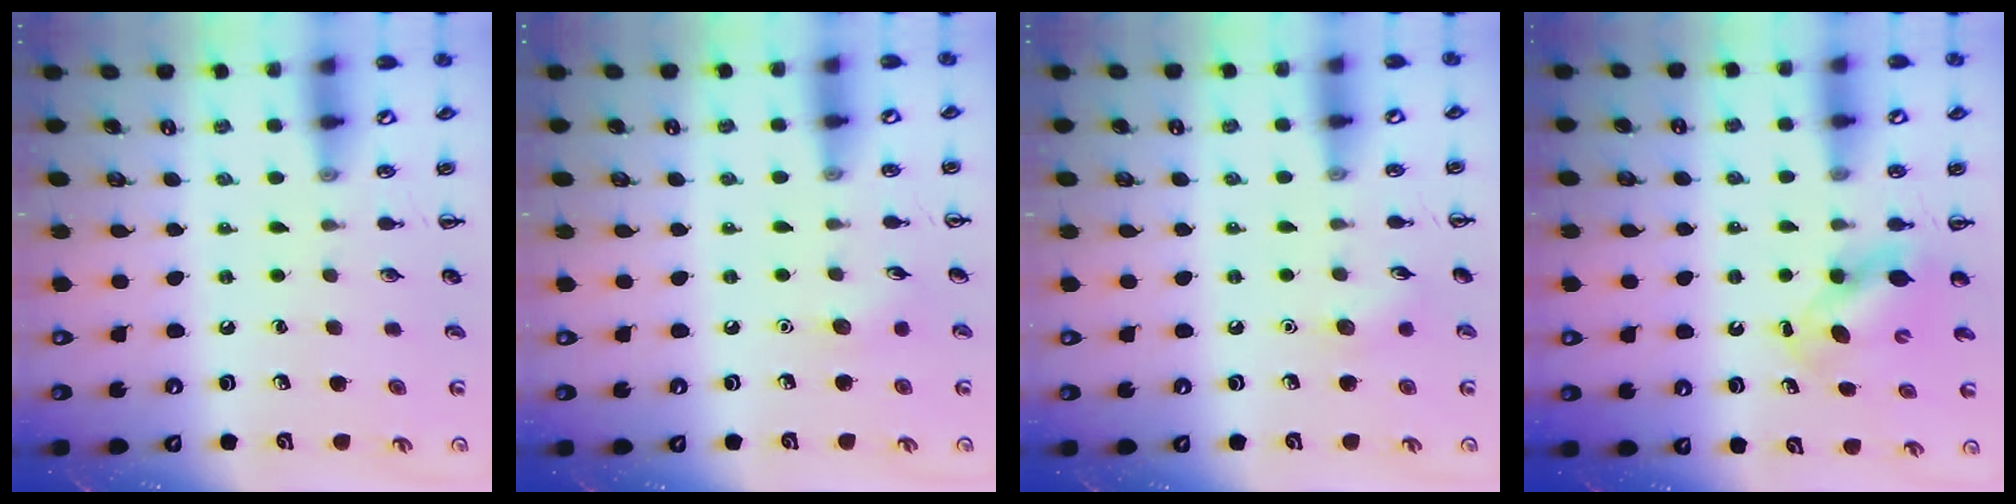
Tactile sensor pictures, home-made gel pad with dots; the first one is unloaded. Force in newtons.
{"total": 5.0, "press": 4.9, "slide": 1.4}
{"total": 6.0, "press": 5.8, "slide": 1.6}
{"total": 5.9, "press": 5.8, "slide": 0.5}